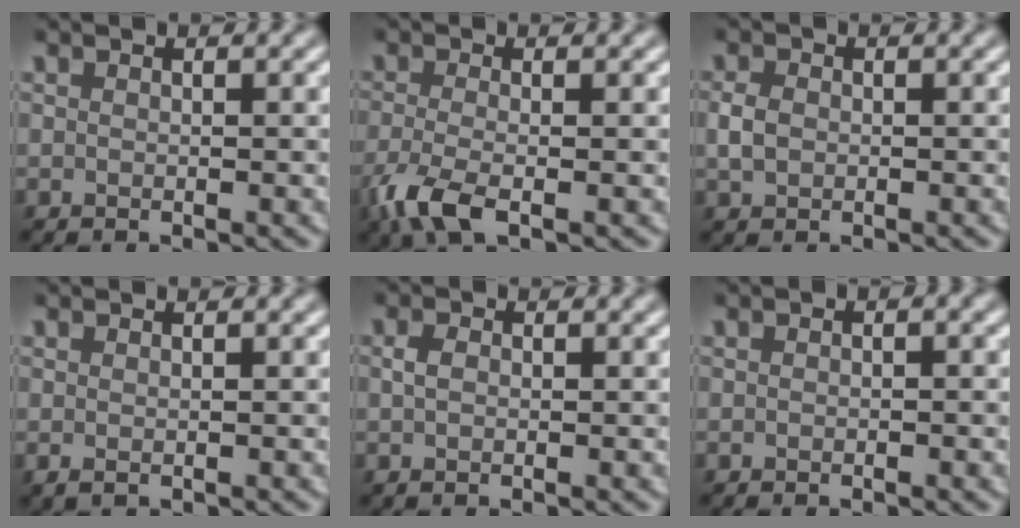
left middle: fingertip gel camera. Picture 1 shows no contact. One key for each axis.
{"total": 4.1, "fx": -1.9, "fy": 1.3, "fz": 3.3, "tx": -0.077, "ty": -0.010, "tz": -0.046}
{"total": 1.8, "fx": -0.1, "fy": 1.4, "fz": 1.1, "tx": -0.023, "ty": 0.001, "tz": -0.007}
{"total": 0.6, "fx": -0.1, "fy": 0.3, "fz": 0.5, "tx": -0.009, "ty": -0.001, "tz": 0.001}
{"total": 1.1, "fx": 0.0, "fy": 0.7, "fz": 0.9, "tx": -0.020, "ty": 0.001, "tz": -0.001}
{"total": 0.6, "fx": -0.1, "fy": 0.4, "fz": 0.5, "tx": -0.006, "ty": 0.001, "tz": -0.001}